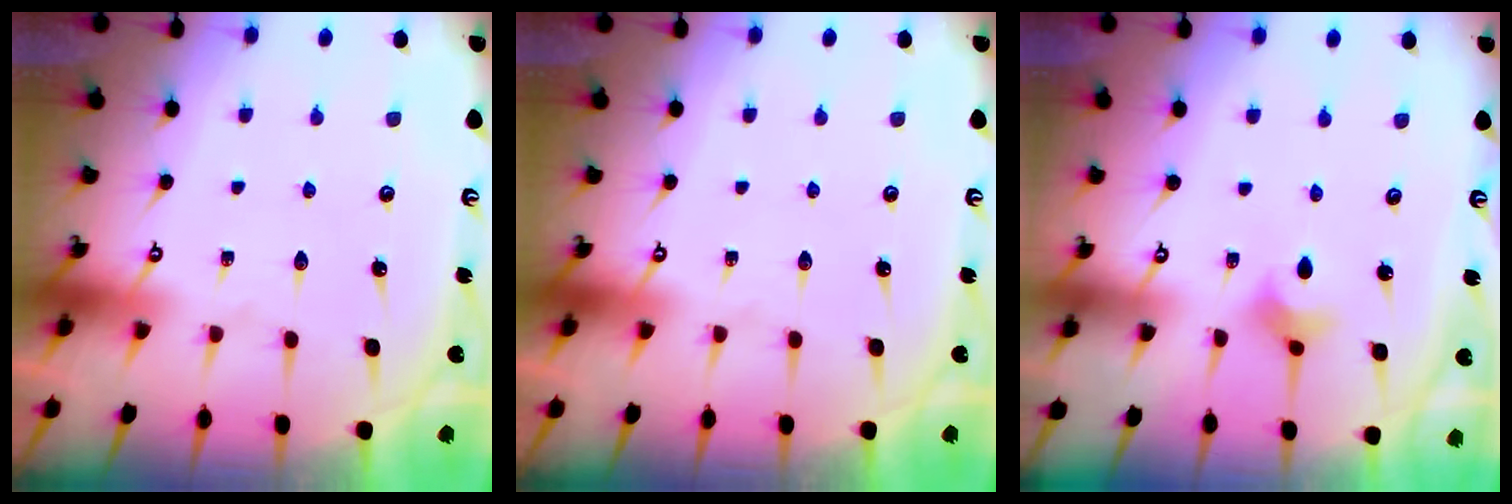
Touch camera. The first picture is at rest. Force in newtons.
{"total": 0.0}
{"total": 2.2, "press": 2.2, "slide": 0.2}